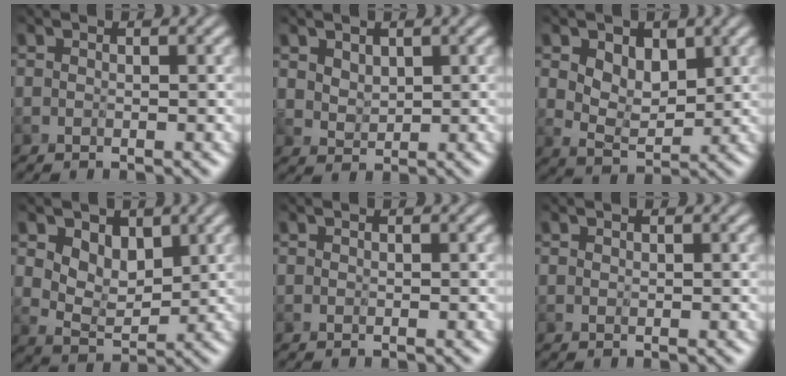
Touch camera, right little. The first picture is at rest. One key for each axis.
{"total": 2.6, "fx": 1.9, "fy": 1.3, "fz": 1.1, "tx": -0.032, "ty": 0.000, "tz": 0.038}
{"total": 3.2, "fx": 2.3, "fy": 1.7, "fz": 1.6, "tx": -0.031, "ty": -0.005, "tz": 0.040}
{"total": 3.0, "fx": 2.3, "fy": 1.5, "fz": 1.3, "tx": -0.028, "ty": -0.008, "tz": 0.041}
{"total": 0.0}
{"total": 0.8, "fx": 0.7, "fy": 0.3, "fz": 0.2, "tx": -0.001, "ty": 0.001, "tz": 0.015}